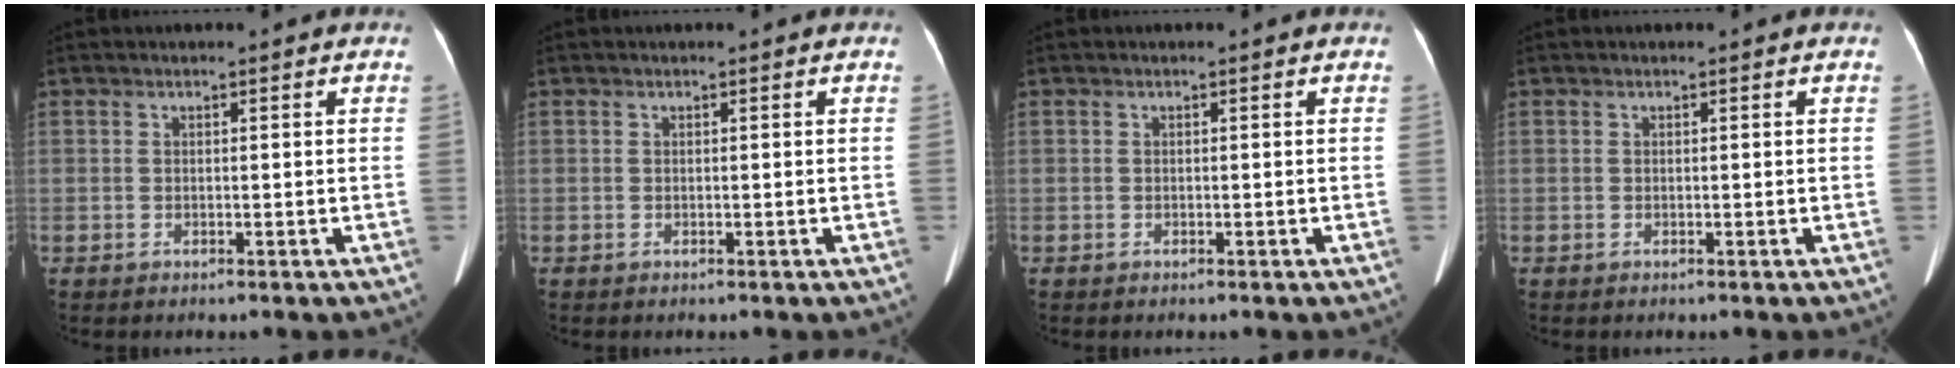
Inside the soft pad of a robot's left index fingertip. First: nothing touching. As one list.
[{"total": 0.0}, {"total": 0.0}, {"total": 0.0}]